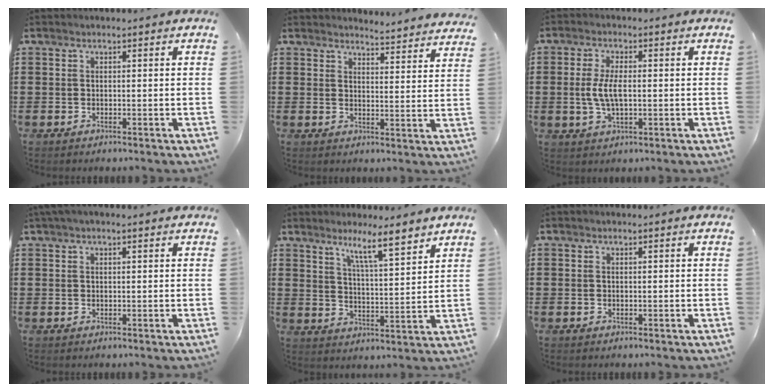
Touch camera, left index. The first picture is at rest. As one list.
[{"total": 4.0, "force": [4.0, -0.1, 0.3], "torque": [-0.014, -0.027, 0.070]}, {"total": 5.1, "force": [0.0, 2.1, 4.7], "torque": [-0.111, -0.004, -0.008]}, {"total": 1.4, "force": [0.9, 0.2, 1.0], "torque": [-0.021, 0.001, 0.017]}, {"total": 7.3, "force": [5.9, 0.2, 4.3], "torque": [-0.076, -0.033, 0.095]}, {"total": 0.0}]